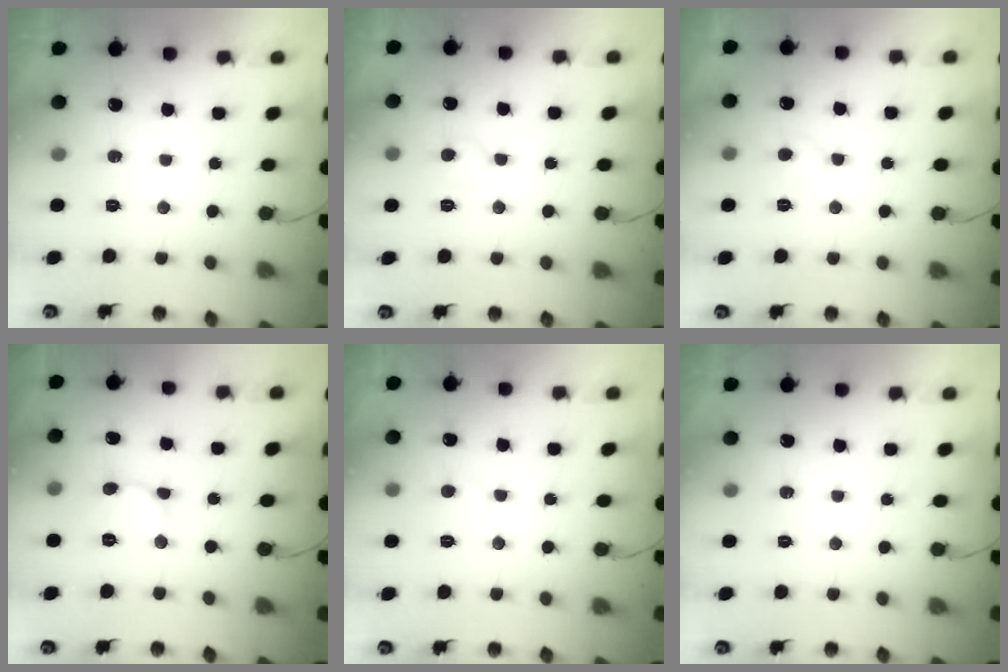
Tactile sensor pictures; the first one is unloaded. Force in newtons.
{"total": 5.7, "press": 5.7, "slide": 0.4}
{"total": 5.1, "press": 5.1, "slide": 0.5}
{"total": 2.3, "press": 2.3, "slide": 0.2}
{"total": 2.7, "press": 2.7, "slide": 0.3}
{"total": 0.0}